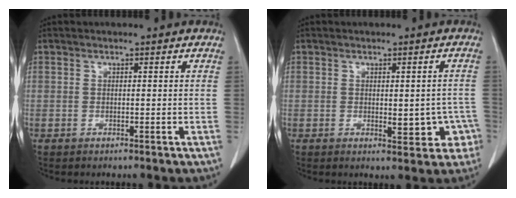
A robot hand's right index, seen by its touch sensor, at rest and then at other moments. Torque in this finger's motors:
{"motor_torque": [0.27, 0.32, 0.14, 0.05]}